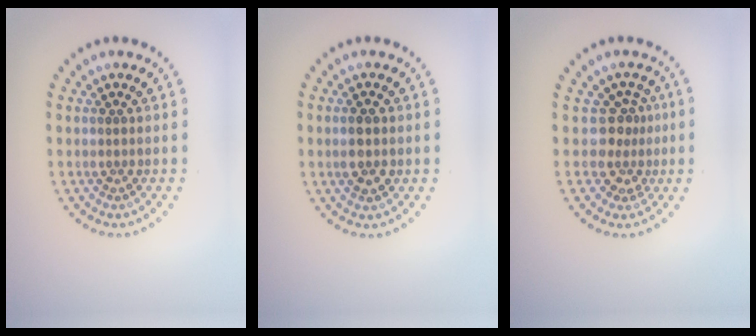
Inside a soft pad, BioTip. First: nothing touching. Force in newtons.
{"total": 2.0, "press": 2.0, "slide": 0.3}
{"total": 2.6, "press": 1.8, "slide": 1.9}